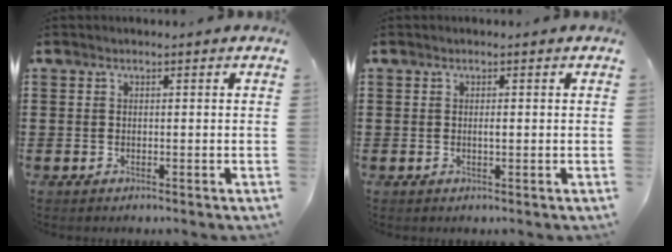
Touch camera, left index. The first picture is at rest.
{"total": 0.8, "force": [0.0, 0.1, 0.8], "torque": [-0.016, -0.002, 0.000]}